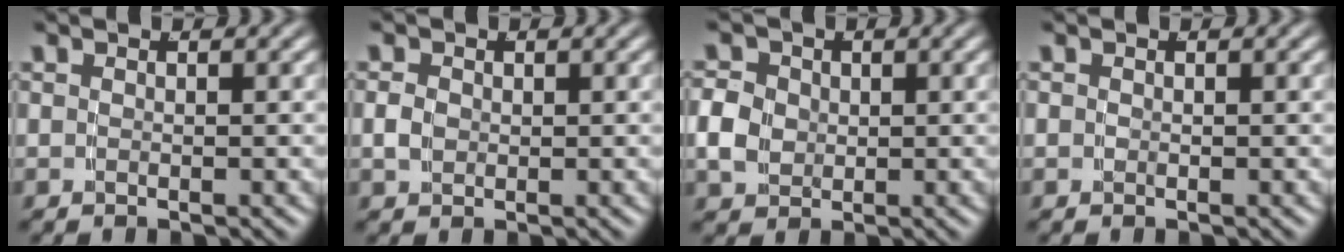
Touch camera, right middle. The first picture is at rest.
{"total": 0.9, "force": [0.1, 0.7, 0.6], "torque": [-0.013, 0.003, 0.001]}
{"total": 4.2, "force": [0.1, 3.7, 2.1], "torque": [-0.043, -0.003, 0.002]}
{"total": 0.5, "force": [-0.1, 0.5, 0.2], "torque": [-0.006, -0.003, -0.003]}